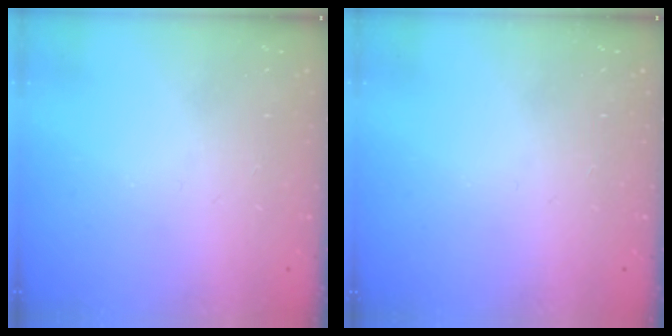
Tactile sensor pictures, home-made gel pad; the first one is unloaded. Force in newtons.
{"total": 0.0}